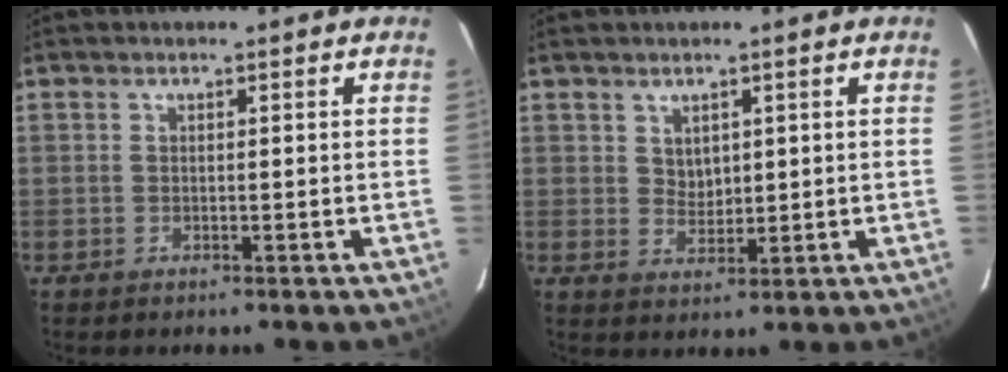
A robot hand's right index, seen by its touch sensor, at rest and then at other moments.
{"total": 2.8, "force": [1.4, 2.1, 1.1], "torque": [-0.014, 0.002, 0.029]}